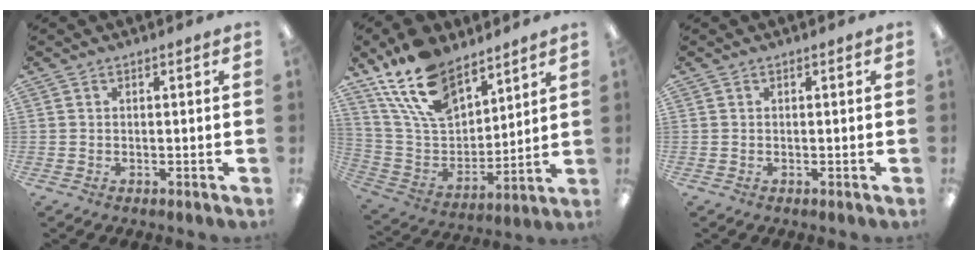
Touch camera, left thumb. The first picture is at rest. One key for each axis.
{"total": 18.6, "fx": 13.0, "fy": 9.3, "fz": 9.4, "tx": -0.191, "ty": -0.059, "tz": 0.242}
{"total": 0.0}